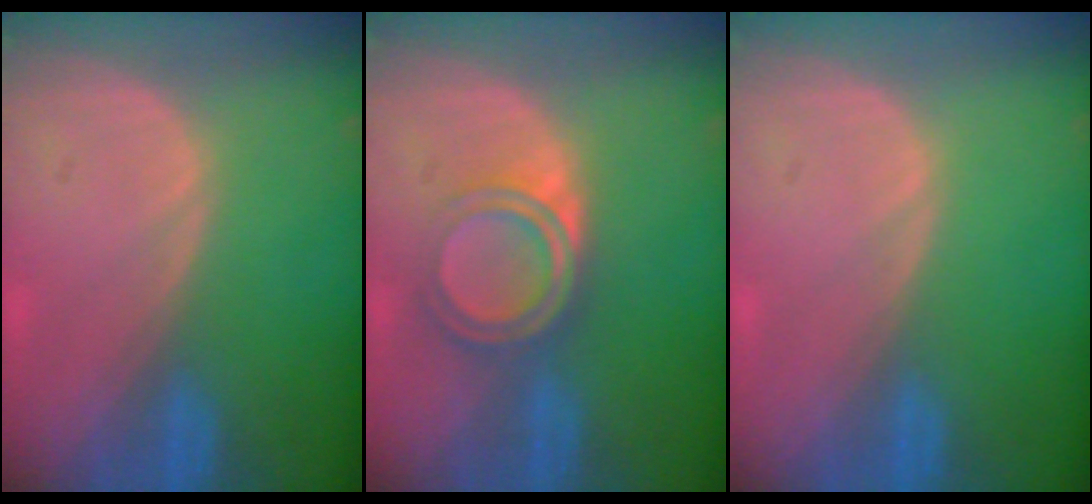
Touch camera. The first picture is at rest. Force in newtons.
{"total": 5.3, "press": 4.9, "slide": 1.9}
{"total": 0.0}